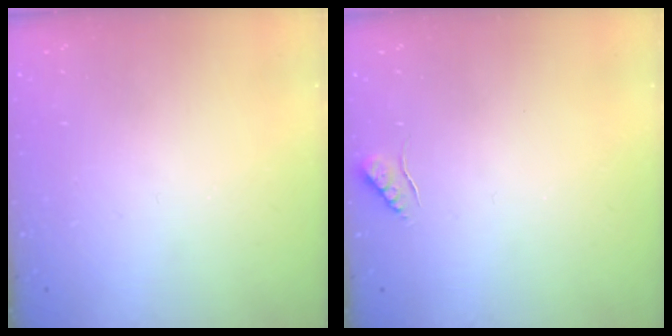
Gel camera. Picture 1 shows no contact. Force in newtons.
{"total": 5.4, "press": 5.4, "slide": 0.7}